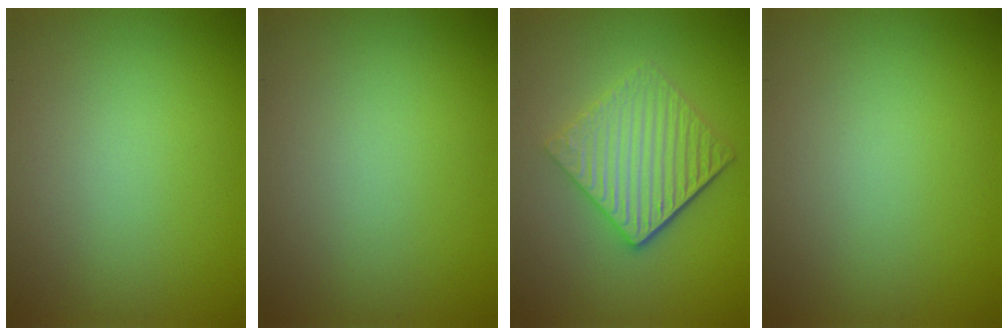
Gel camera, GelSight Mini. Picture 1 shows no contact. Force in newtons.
{"total": 0.0}
{"total": 5.5, "press": 3.9, "slide": 3.8}
{"total": 0.0}